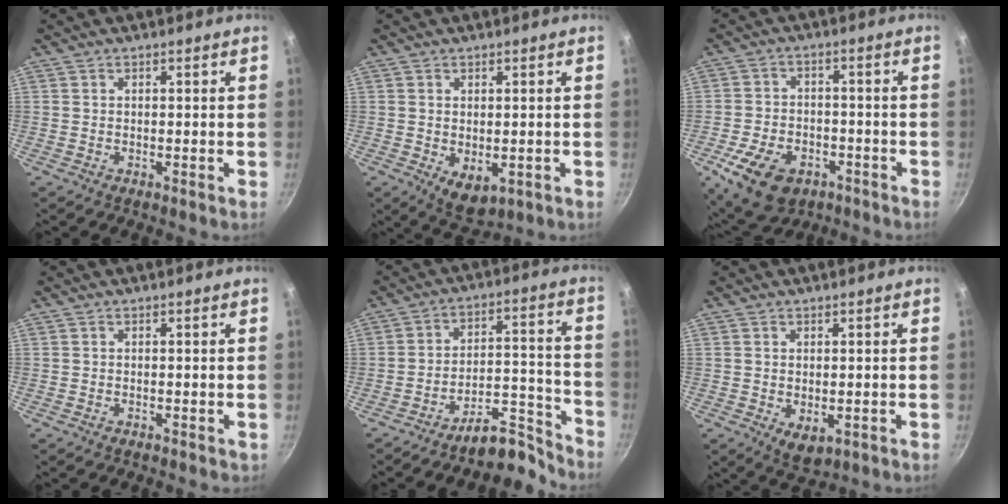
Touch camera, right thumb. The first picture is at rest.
{"total": 5.4, "force": [-0.7, 3.4, 4.2], "torque": [-0.057, -0.015, 0.000]}
{"total": 13.1, "force": [-6.1, 8.5, 7.8], "torque": [-0.125, 0.022, -0.093]}
{"total": 0.5, "force": [-0.3, 0.3, 0.3], "torque": [-0.004, 0.002, -0.003]}
{"total": 11.1, "force": [-9.6, 3.7, 4.3], "torque": [-0.018, 0.117, -0.148]}
{"total": 4.3, "force": [-0.7, 2.6, 3.3], "torque": [-0.050, -0.016, -0.005]}